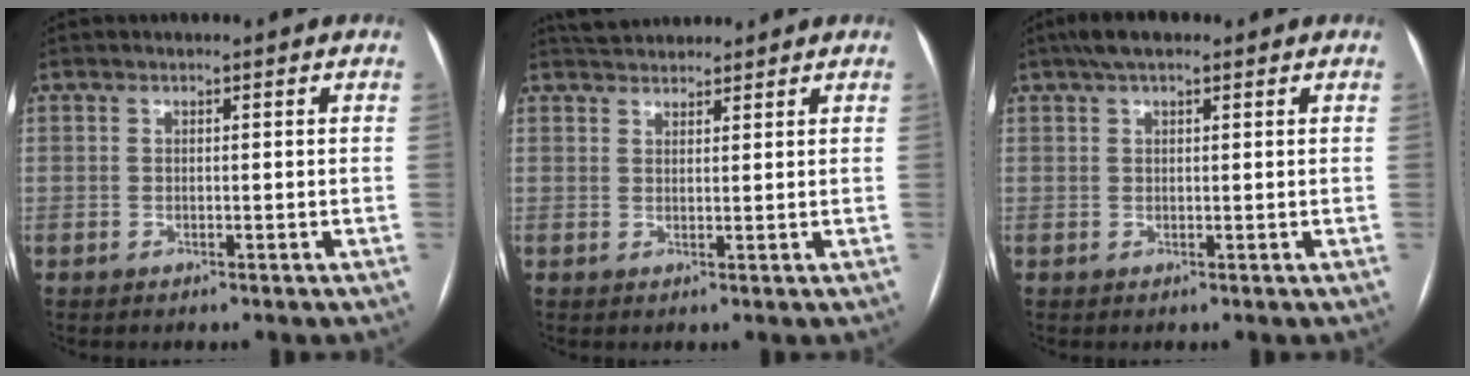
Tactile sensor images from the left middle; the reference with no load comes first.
{"total": 4.8, "force": [4.6, 1.2, 1.0], "torque": [-0.017, 0.031, 0.076]}
{"total": 4.4, "force": [3.0, 1.4, 2.9], "torque": [-0.056, 0.027, 0.051]}